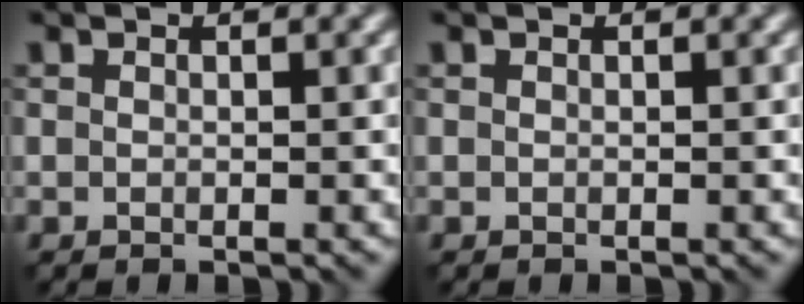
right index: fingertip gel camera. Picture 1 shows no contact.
{"total": 0.0}